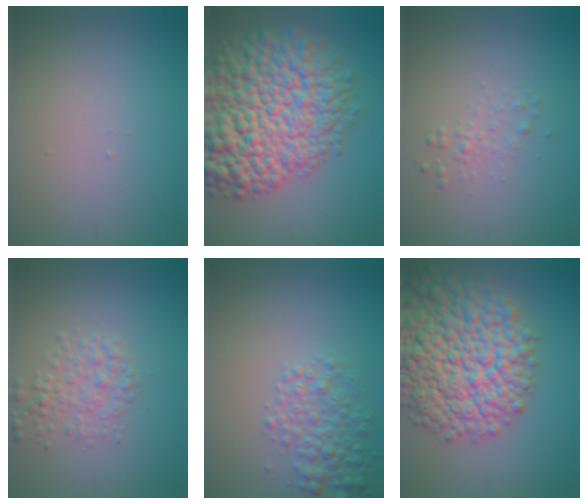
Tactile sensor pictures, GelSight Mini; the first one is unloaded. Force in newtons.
{"total": 13.3, "press": 13.3, "slide": 0.5}
{"total": 1.1, "press": 1.1, "slide": 0.0}
{"total": 2.5, "press": 2.5, "slide": 0.1}
{"total": 3.2, "press": 3.2, "slide": 0.1}
{"total": 13.5, "press": 13.5, "slide": 0.6}